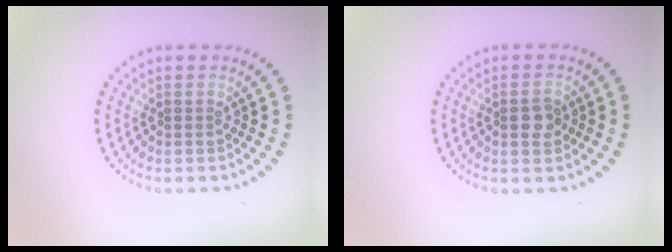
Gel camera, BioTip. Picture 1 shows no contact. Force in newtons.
{"total": 1.8, "press": 1.8, "slide": 0.1}